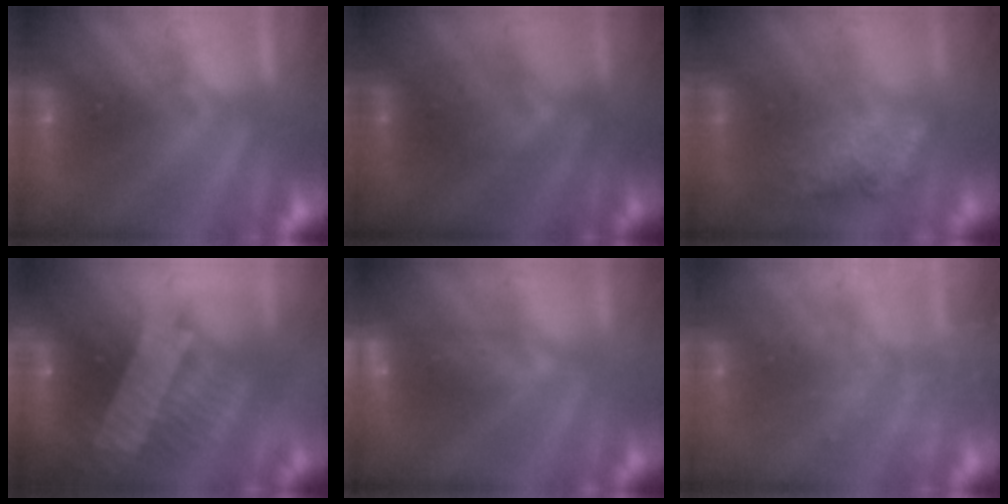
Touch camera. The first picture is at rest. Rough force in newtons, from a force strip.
{"total": 2.2}
{"total": 3.0}
{"total": 9.6}
{"total": 5.9}
{"total": 1.5}